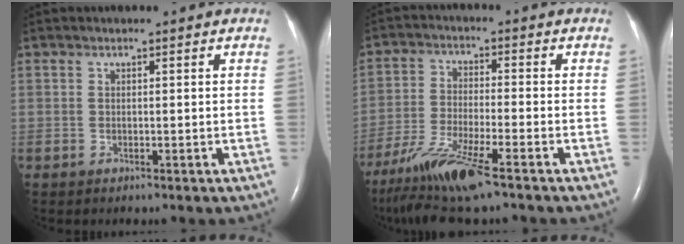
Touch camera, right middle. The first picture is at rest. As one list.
[{"total": 11.2, "force": [-7.9, 0.4, 7.9], "torque": [-0.159, -0.035, -0.143]}]